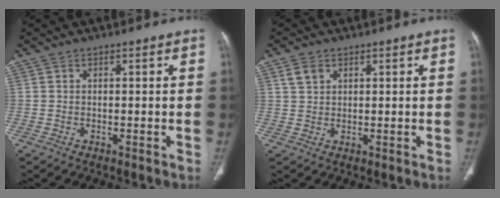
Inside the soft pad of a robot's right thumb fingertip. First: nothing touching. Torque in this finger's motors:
{"motor_torque": [-0.02, 0.02, 0.31, -0.31, 0.00]}